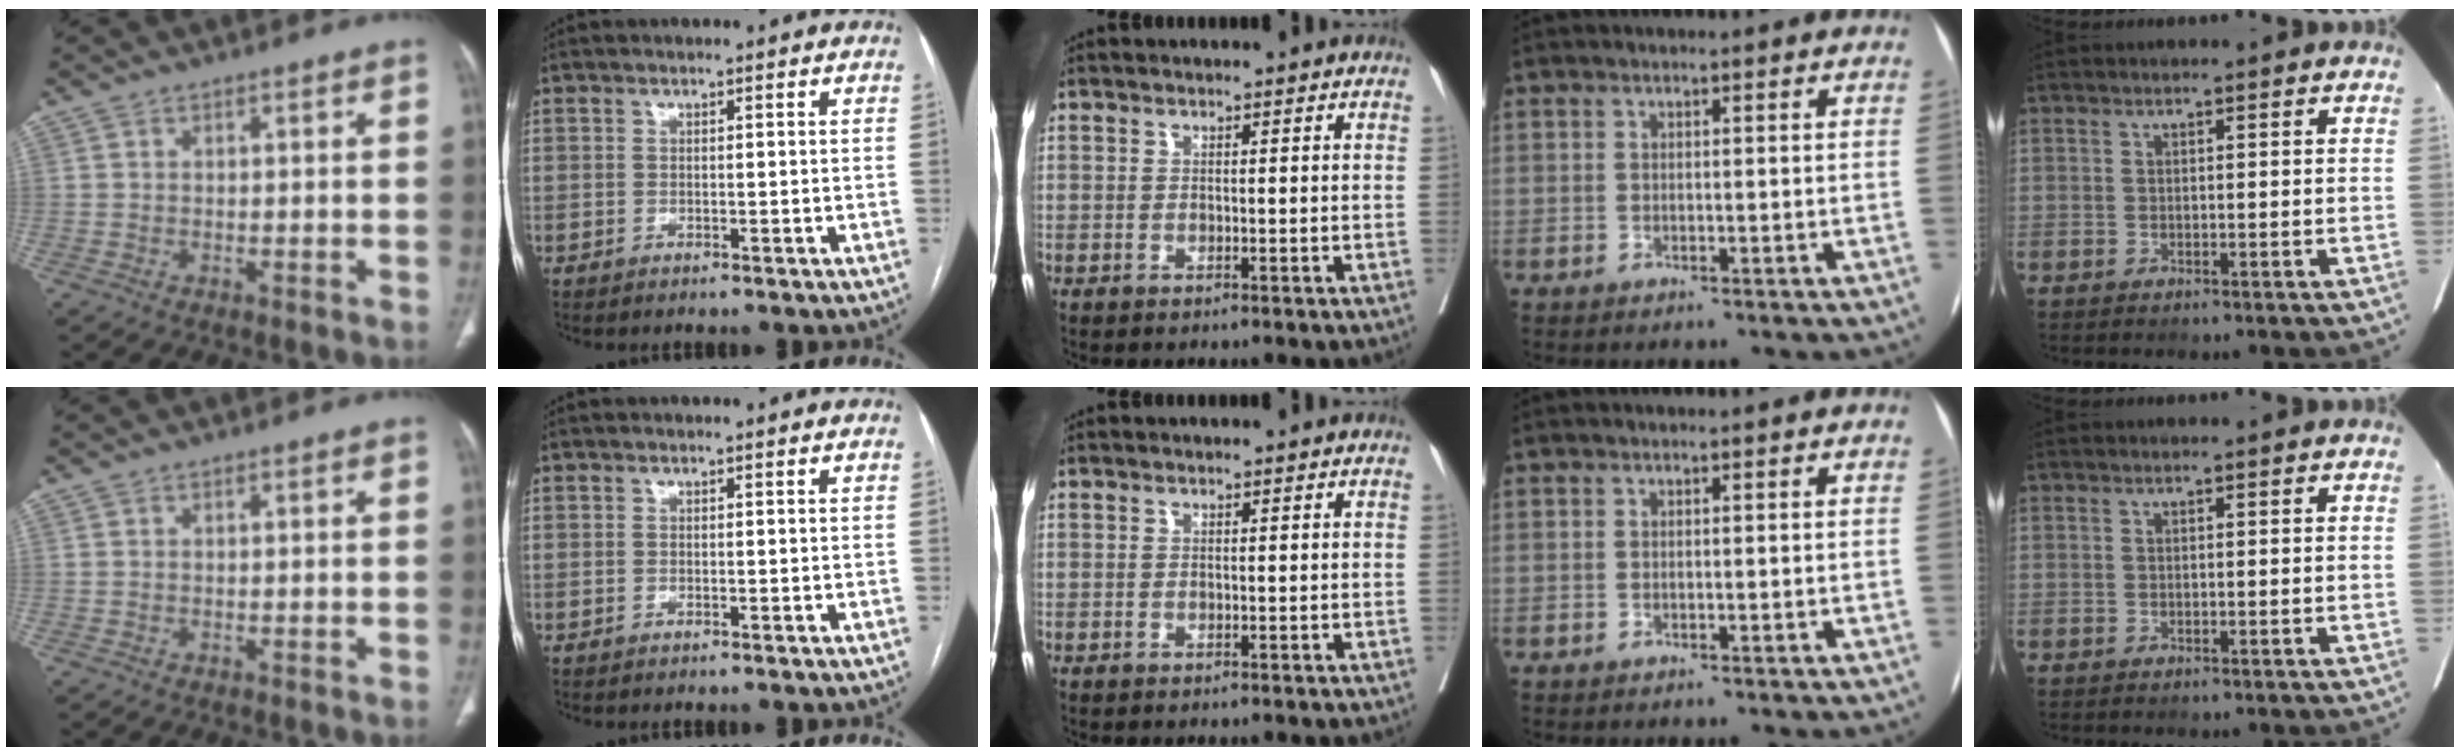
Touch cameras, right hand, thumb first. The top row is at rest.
{}